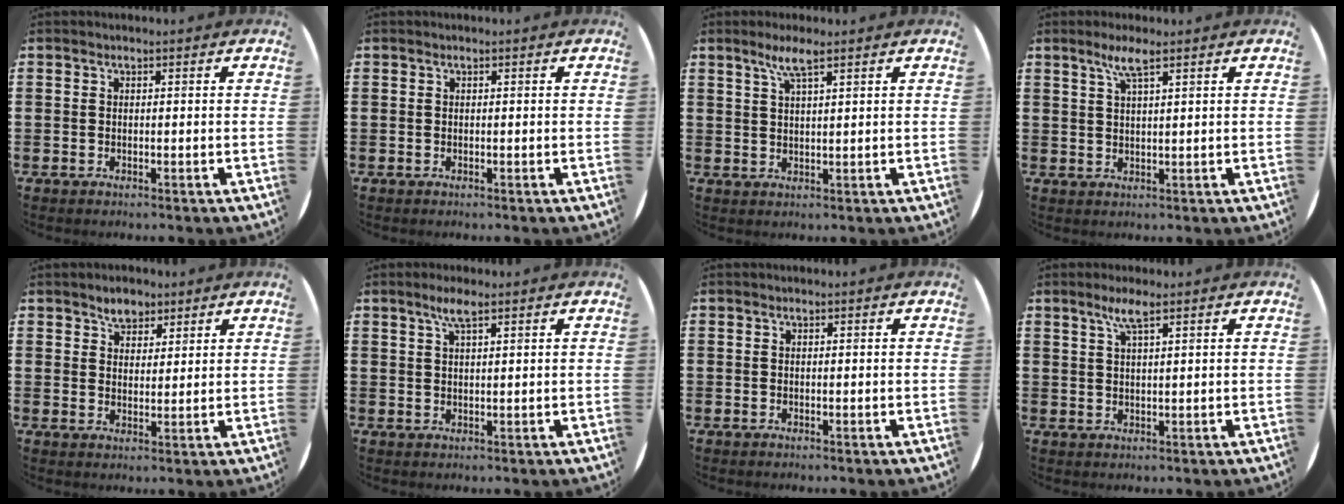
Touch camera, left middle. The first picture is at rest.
{"total": 0.0}
{"total": 3.5, "force": [2.4, 0.3, 2.5], "torque": [-0.054, 0.005, 0.042]}
{"total": 3.4, "force": [2.3, 0.2, 2.5], "torque": [-0.053, 0.005, 0.039]}
{"total": 3.3, "force": [2.8, 1.7, 0.5], "torque": [0.001, 0.000, 0.050]}
{"total": 2.8, "force": [1.9, 0.4, 2.1], "torque": [-0.043, 0.007, 0.031]}
{"total": 0.0}
{"total": 3.2, "force": [2.0, 0.2, 2.4], "torque": [-0.050, 0.005, 0.034]}